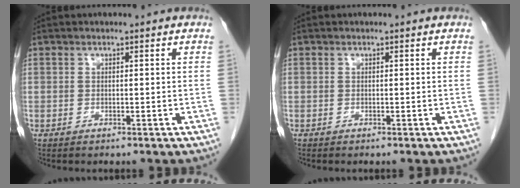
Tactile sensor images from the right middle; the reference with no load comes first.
{"total": 0.0}